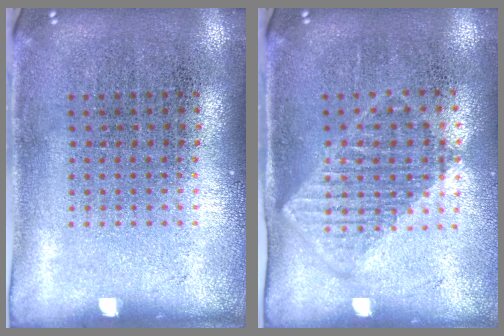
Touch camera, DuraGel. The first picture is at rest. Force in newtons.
{"total": 1.2, "press": 1.1, "slide": 0.5}